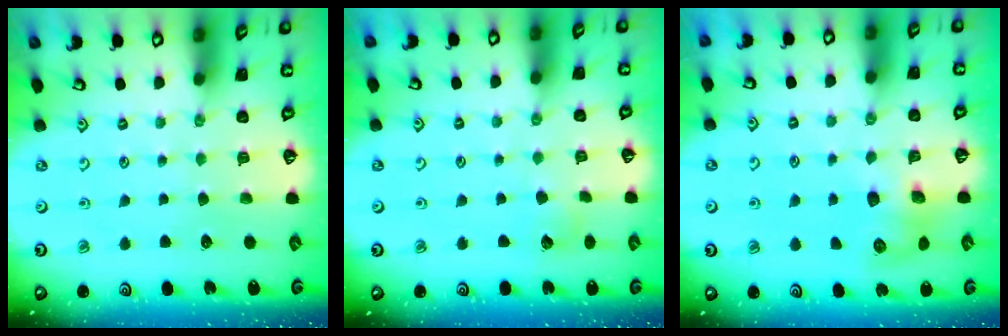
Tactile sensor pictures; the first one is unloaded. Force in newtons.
{"total": 5.0, "press": 5.0, "slide": 0.6}
{"total": 7.5, "press": 7.5, "slide": 0.3}